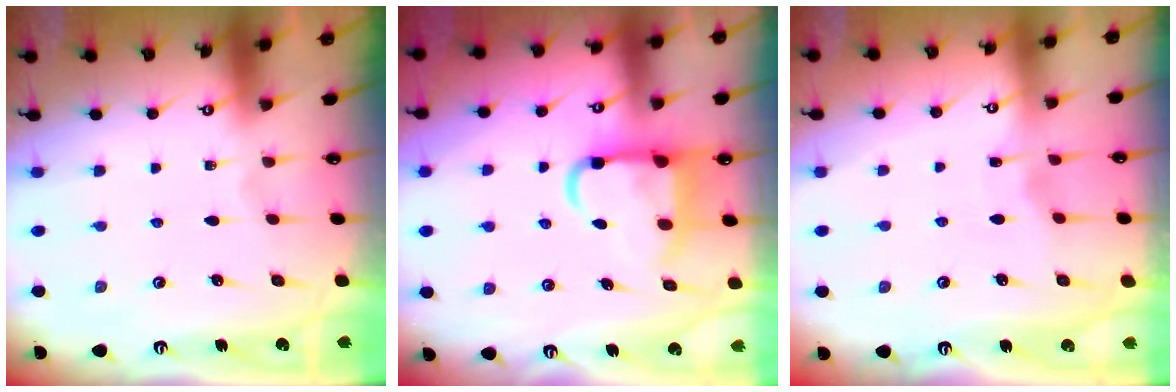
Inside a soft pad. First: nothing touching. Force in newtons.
{"total": 10.7, "press": 10.6, "slide": 1.6}
{"total": 2.6, "press": 2.6, "slide": 0.3}